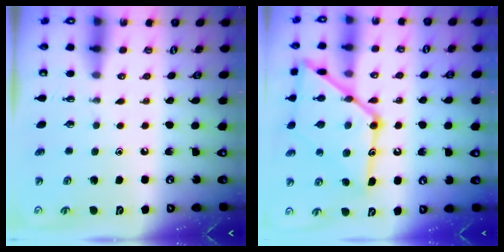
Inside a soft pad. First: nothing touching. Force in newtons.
{"total": 22.0, "press": 21.9, "slide": 1.6}